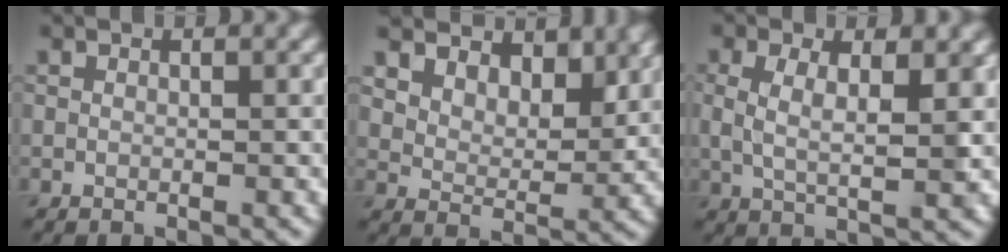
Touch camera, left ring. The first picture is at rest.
{"total": 6.6, "force": [5.0, 3.5, 2.6], "torque": [-0.055, -0.022, 0.087]}
{"total": 3.9, "force": [0.9, 1.5, 3.5], "torque": [-0.074, -0.002, 0.016]}